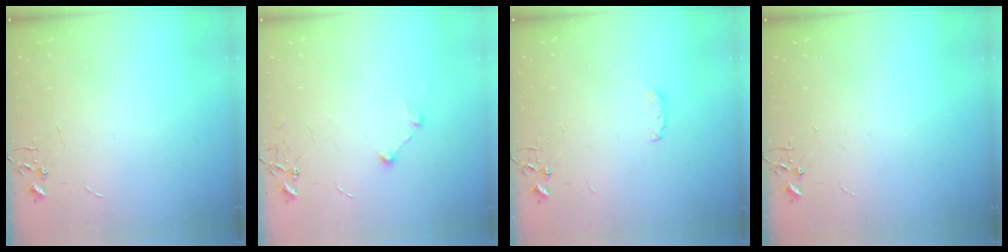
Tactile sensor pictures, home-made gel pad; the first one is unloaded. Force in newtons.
{"total": 5.9, "press": 5.9, "slide": 0.8}
{"total": 4.5, "press": 4.4, "slide": 0.6}
{"total": 0.0}